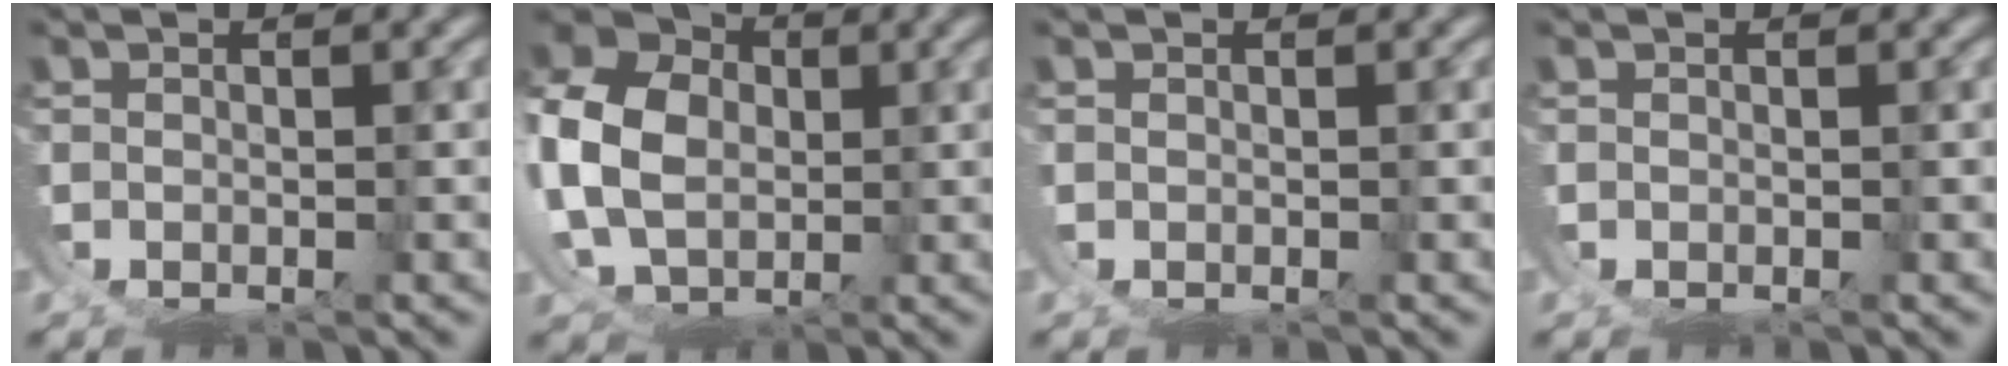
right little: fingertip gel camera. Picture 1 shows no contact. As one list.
[{"total": 11.7, "force": [2.5, 9.0, 6.9], "torque": [-0.141, -0.002, 0.036]}, {"total": 0.5, "force": [0.3, 0.4, 0.3], "torque": [-0.008, 0.001, 0.005]}, {"total": 0.0}]